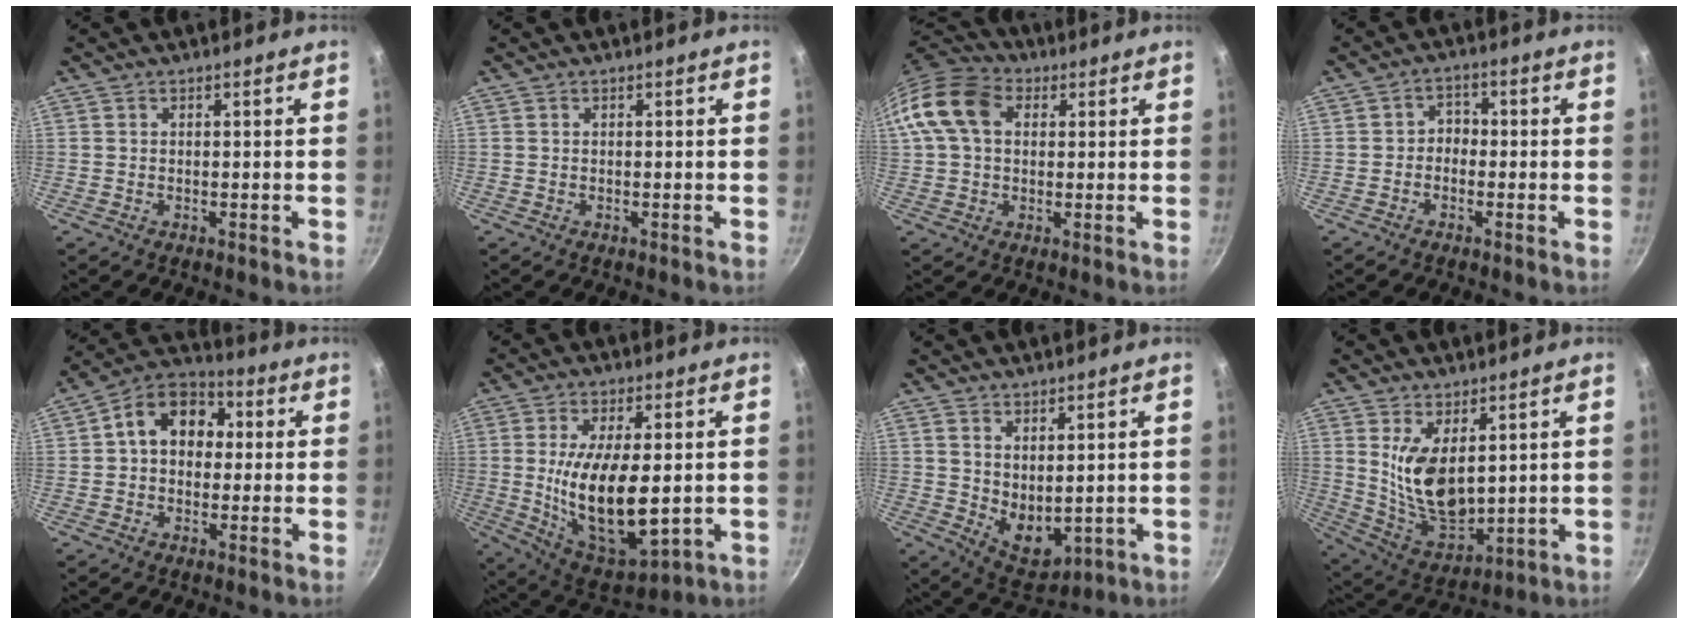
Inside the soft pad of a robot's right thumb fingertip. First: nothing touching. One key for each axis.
{"total": 0.0}
{"total": 12.7, "fx": 3.0, "fy": 9.2, "fz": 8.3, "tx": -0.141, "ty": 0.022, "tz": 0.037}
{"total": 2.9, "fx": -0.9, "fy": 2.3, "fz": 1.4, "tx": -0.007, "ty": 0.017, "tz": -0.025}
{"total": 12.1, "fx": 1.6, "fy": 9.2, "fz": 7.7, "tx": -0.081, "ty": 0.029, "tz": 0.003}
{"total": 17.9, "fx": -0.7, "fy": 7.8, "fz": 16.1, "tx": -0.275, "ty": -0.014, "tz": 0.006}
{"total": 7.6, "fx": 2.0, "fy": 4.5, "fz": 5.7, "tx": -0.073, "ty": -0.031, "tz": 0.054}
{"total": 12.5, "fx": 3.6, "fy": 6.6, "fz": 10.0, "tx": -0.164, "ty": -0.048, "tz": 0.087}